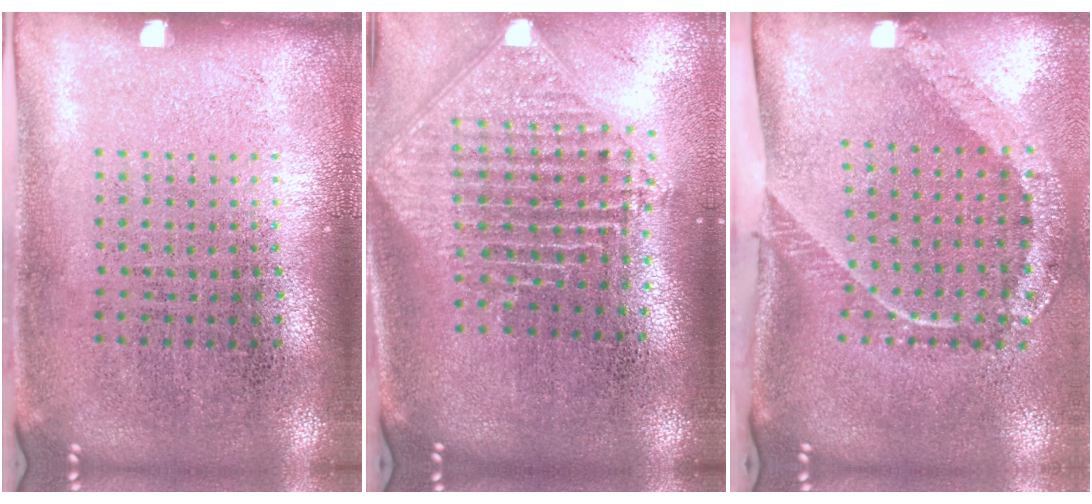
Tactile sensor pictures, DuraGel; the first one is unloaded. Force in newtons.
{"total": 2.3, "press": 1.8, "slide": 1.5}
{"total": 2.5, "press": 1.6, "slide": 1.9}